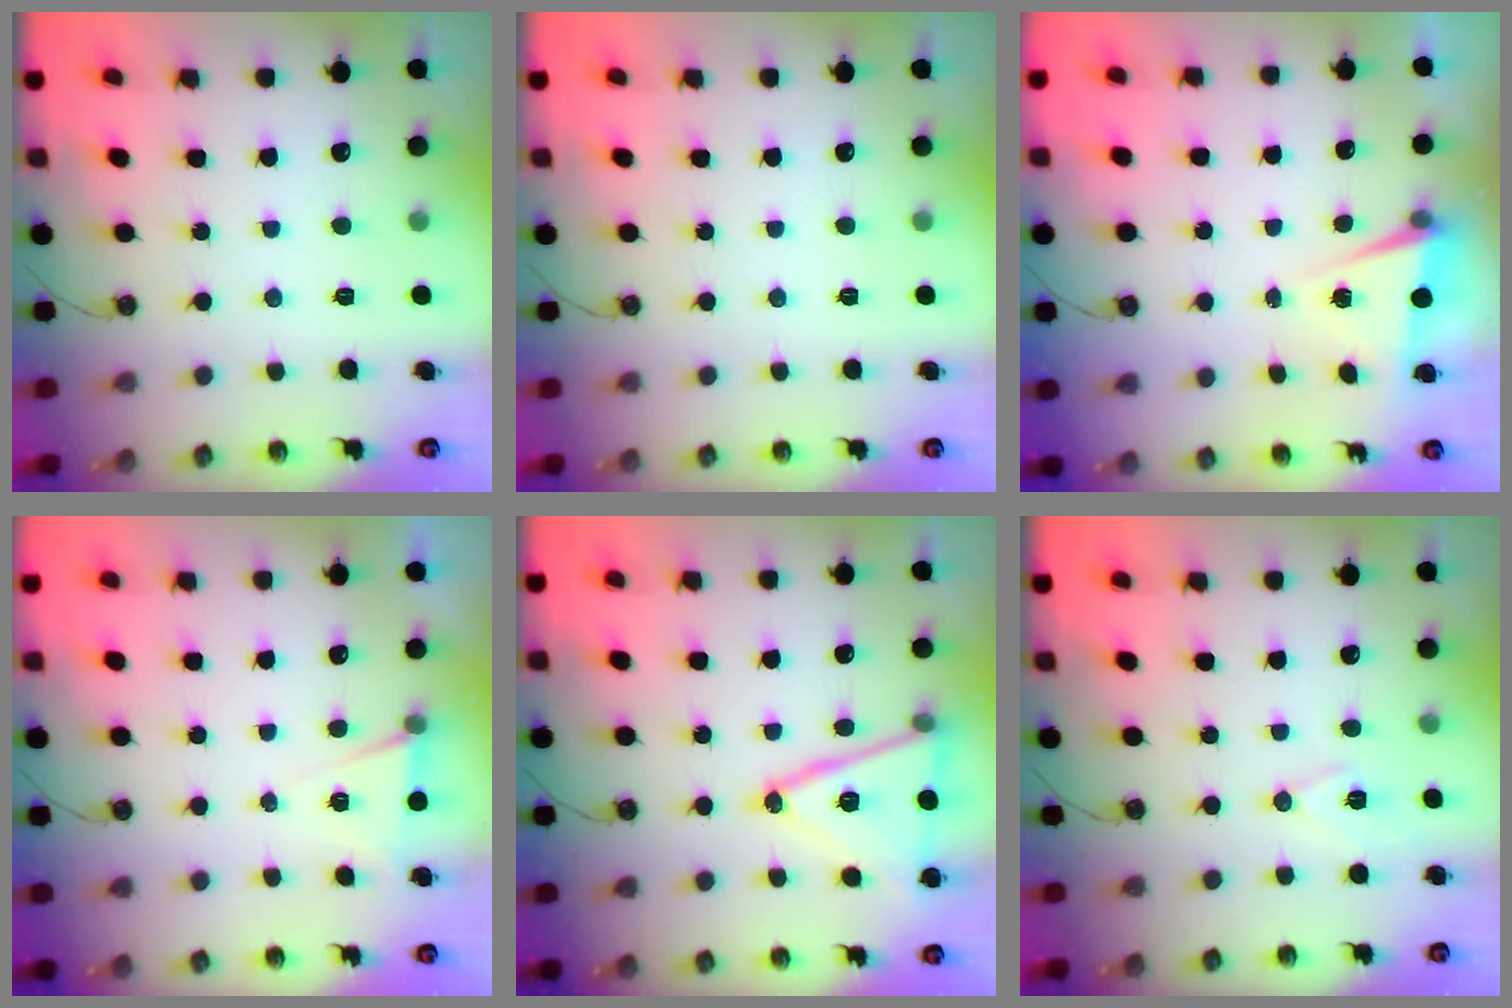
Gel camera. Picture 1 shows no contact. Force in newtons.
{"total": 0.0}
{"total": 2.0, "press": 1.7, "slide": 1.0}
{"total": 5.6, "press": 3.2, "slide": 4.6}
{"total": 17.0, "press": 16.7, "slide": 3.4}
{"total": 7.1, "press": 6.1, "slide": 3.7}